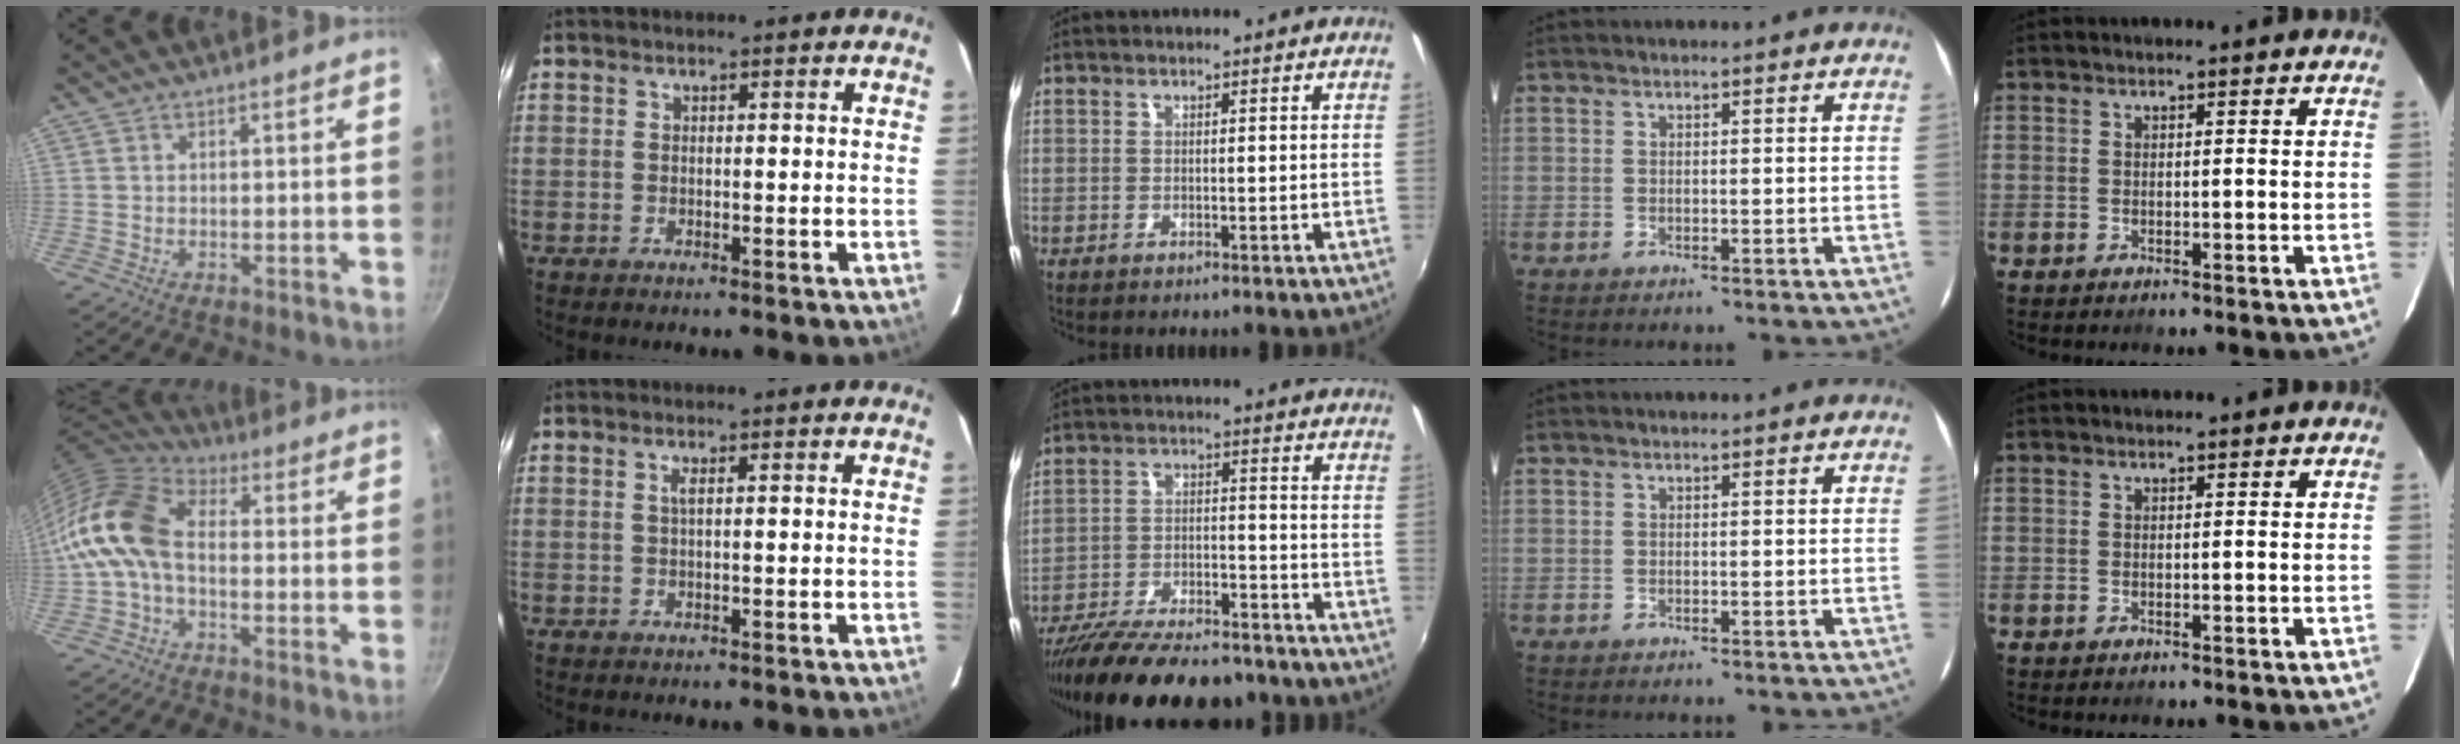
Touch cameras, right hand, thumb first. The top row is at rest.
{"thumb": {"total": 12.6, "force": [-1.4, 8.0, 9.6], "torque": [-0.181, 0.036, -0.047]}, "index": {"total": 0.9, "force": [0.2, -0.2, 0.9], "torque": [-0.017, 0.001, 0.001]}, "middle": {"total": 21.7, "force": [-18.5, 5.7, 9.9], "torque": [-0.191, -0.032, -0.277]}}